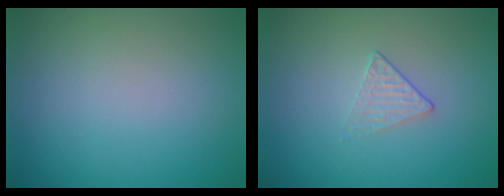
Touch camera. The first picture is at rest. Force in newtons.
{"total": 1.2, "press": 0.7, "slide": 1.0}